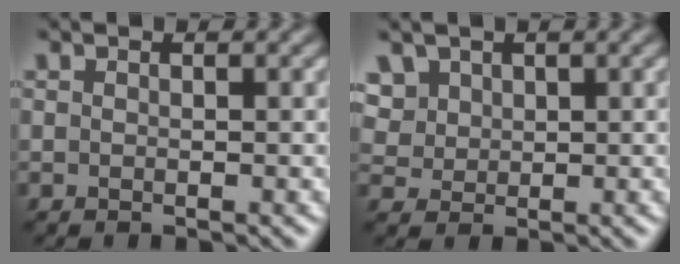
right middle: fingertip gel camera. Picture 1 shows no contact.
{"total": 3.6, "force": [2.2, 2.6, 1.2], "torque": [-0.044, 0.003, 0.050]}